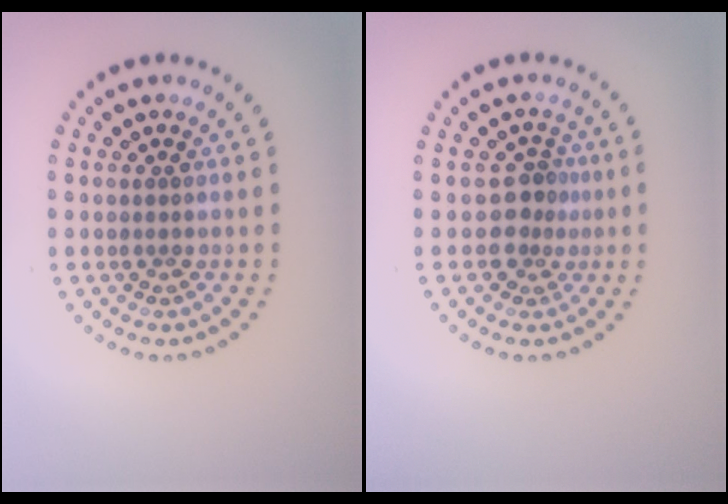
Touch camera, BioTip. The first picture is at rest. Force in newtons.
{"total": 2.4, "press": 1.9, "slide": 1.5}